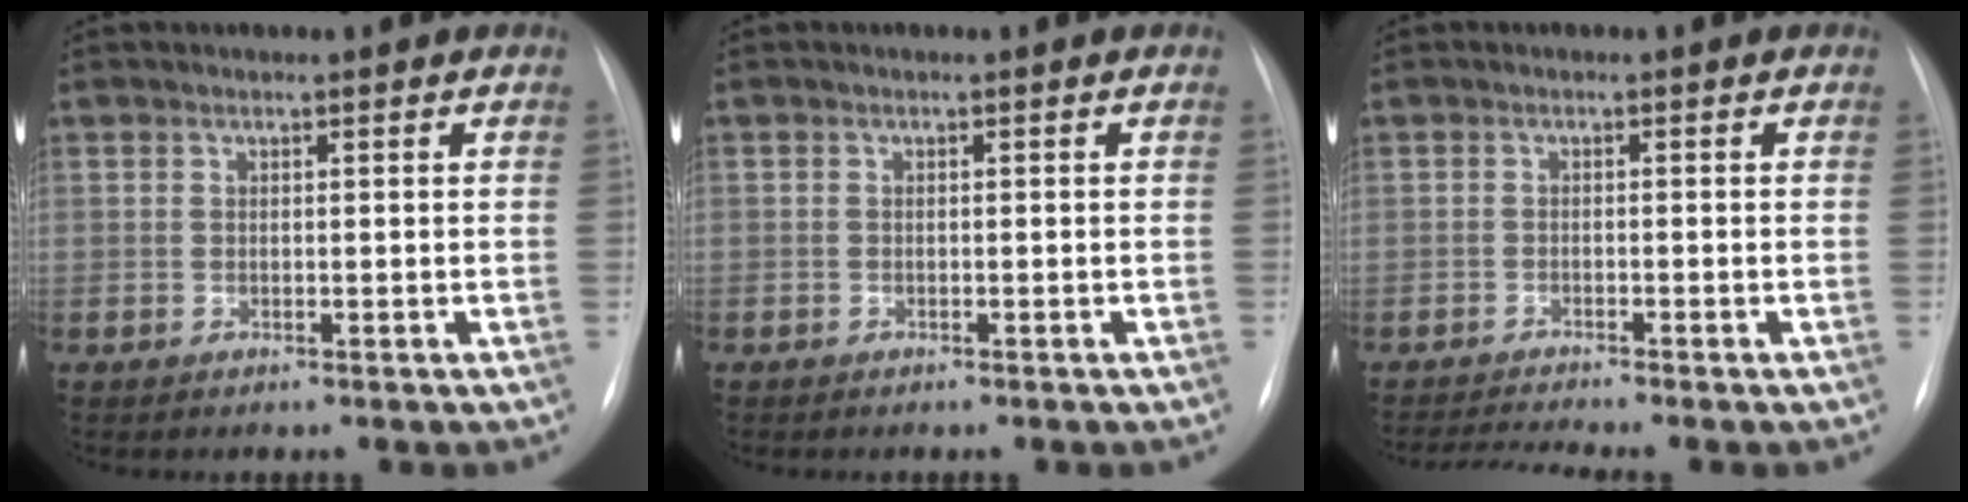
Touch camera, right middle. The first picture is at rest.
{"total": 0.6, "force": [-0.4, 0.4, 0.0], "torque": [-0.006, 0.004, -0.008]}
{"total": 3.9, "force": [-3.5, -1.4, 1.0], "torque": [-0.023, -0.015, -0.062]}